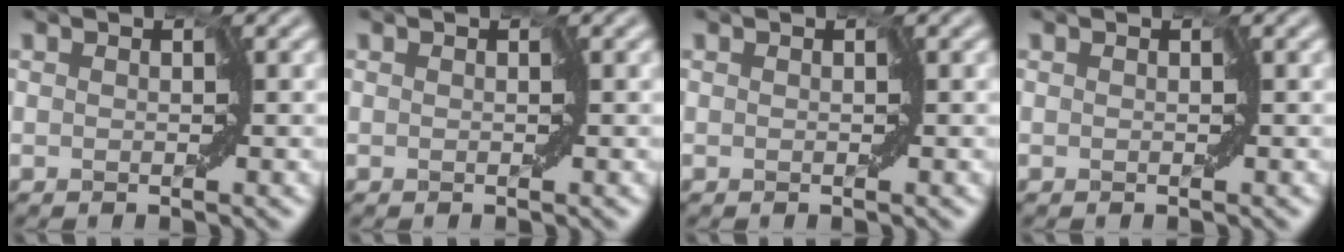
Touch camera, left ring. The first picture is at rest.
{"total": 0.0}
{"total": 0.0}
{"total": 0.0}